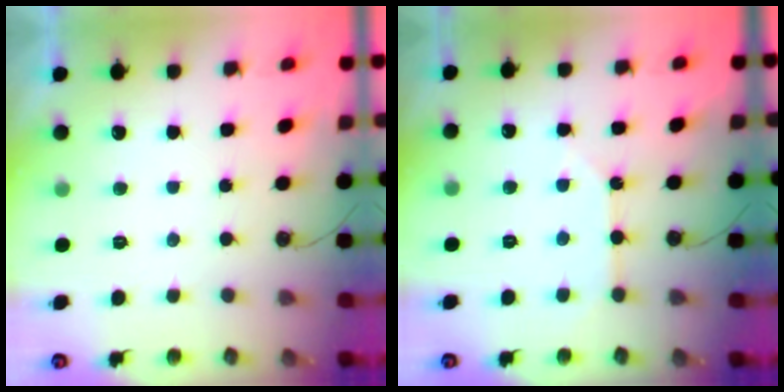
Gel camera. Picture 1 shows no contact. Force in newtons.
{"total": 2.7, "press": 2.7, "slide": 0.3}